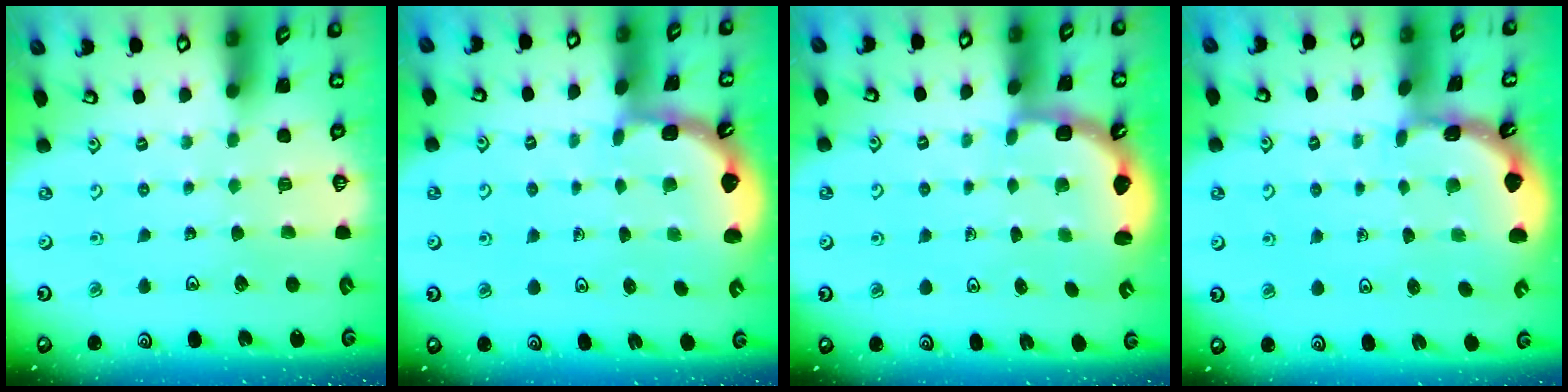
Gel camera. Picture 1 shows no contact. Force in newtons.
{"total": 1.9, "press": 1.9, "slide": 0.3}
{"total": 3.1, "press": 2.5, "slide": 1.9}
{"total": 1.7, "press": 1.6, "slide": 0.1}